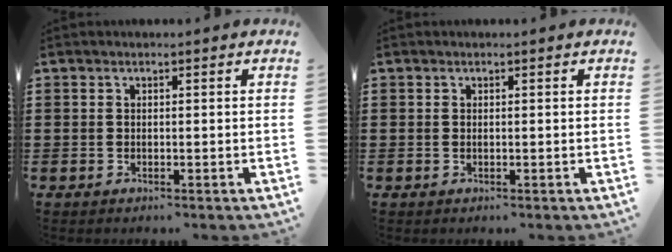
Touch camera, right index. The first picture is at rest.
{"total": 0.0}